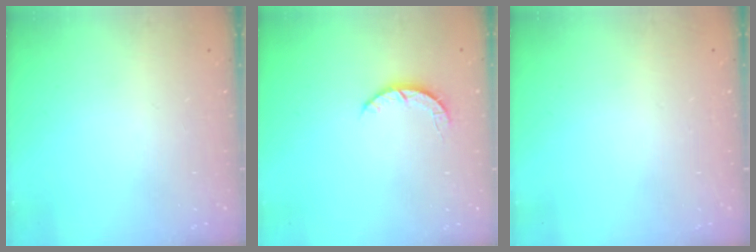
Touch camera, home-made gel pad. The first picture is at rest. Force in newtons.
{"total": 2.5, "press": 2.4, "slide": 0.4}
{"total": 2.6, "press": 2.6, "slide": 0.2}